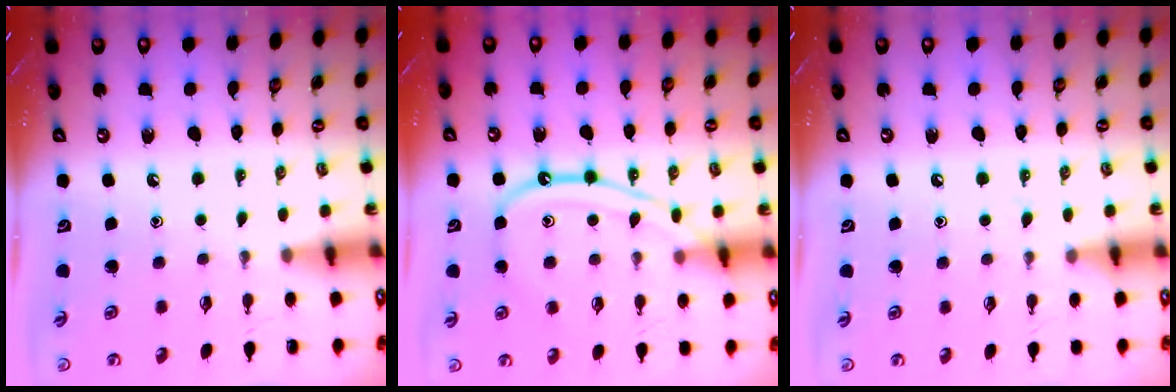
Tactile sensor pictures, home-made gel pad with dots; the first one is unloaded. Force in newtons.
{"total": 12.2, "press": 12.1, "slide": 0.8}
{"total": 4.7, "press": 4.7, "slide": 0.7}